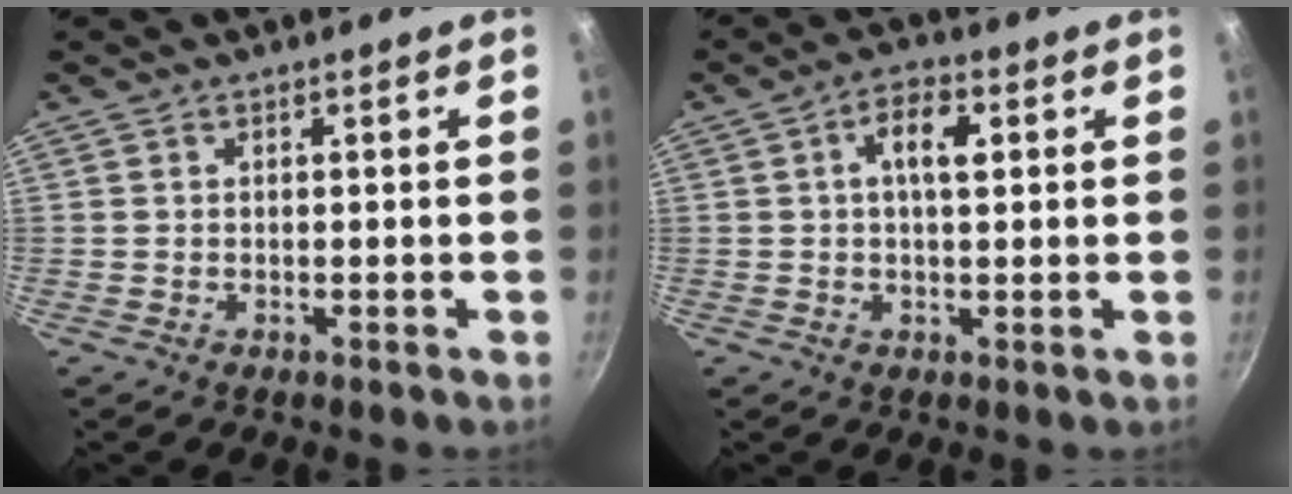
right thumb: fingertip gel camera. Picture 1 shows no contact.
{"total": 6.0, "force": [1.4, 2.8, 5.1], "torque": [-0.081, 0.010, 0.016]}